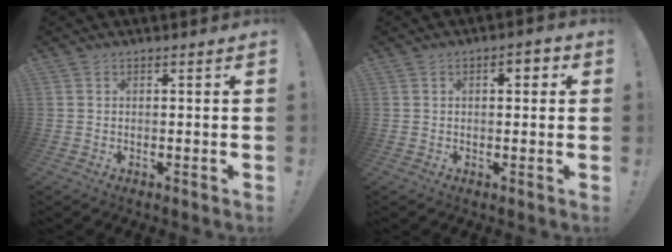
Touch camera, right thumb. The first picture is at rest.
{"total": 3.3, "force": [0.7, 1.8, 2.7], "torque": [-0.024, 0.000, 0.002]}